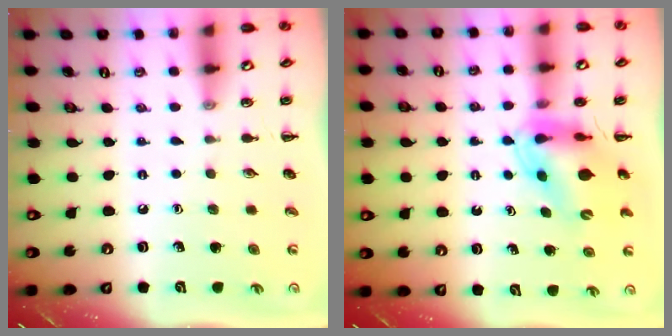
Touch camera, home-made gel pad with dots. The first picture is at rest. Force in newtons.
{"total": 10.4, "press": 10.0, "slide": 2.8}